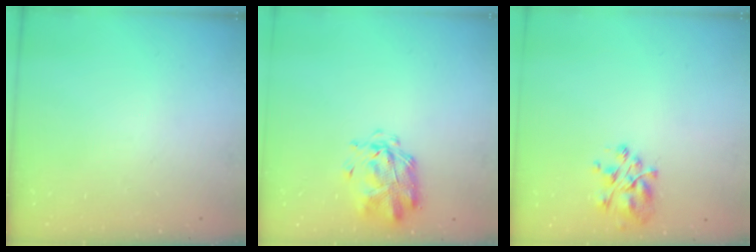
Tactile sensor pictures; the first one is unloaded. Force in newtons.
{"total": 2.9, "press": 2.8, "slide": 0.8}
{"total": 6.5, "press": 6.3, "slide": 1.6}